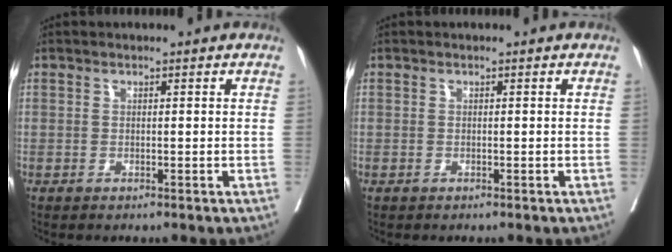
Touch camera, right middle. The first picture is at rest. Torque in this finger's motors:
{"motor_torque": [-0.56, -0.42, -0.28, -0.08]}